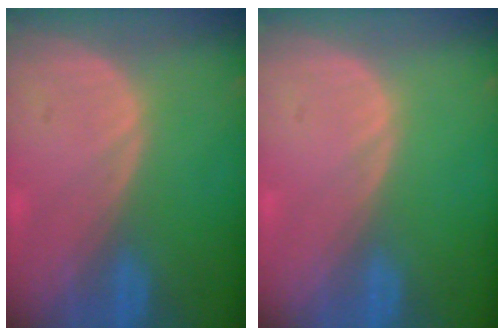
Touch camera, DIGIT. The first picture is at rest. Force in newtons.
{"total": 0.0}